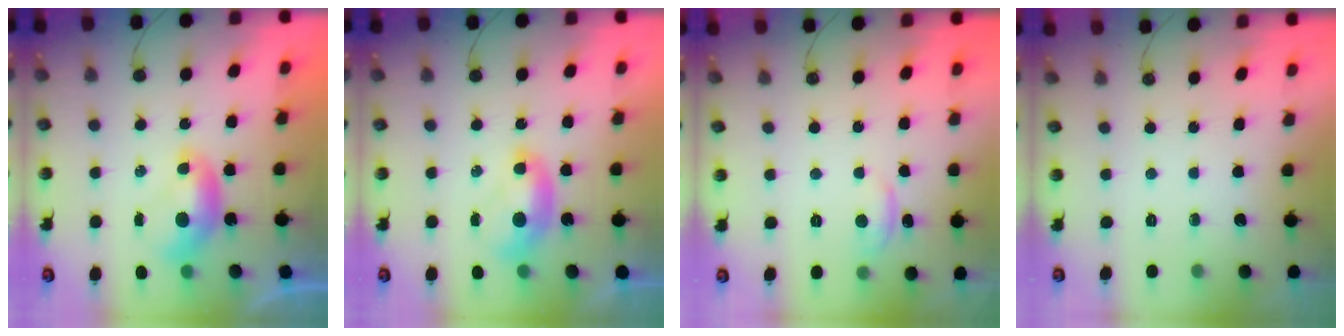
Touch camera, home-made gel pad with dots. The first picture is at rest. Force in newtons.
{"total": 1.3, "press": 1.3, "slide": 0.3}
{"total": 1.4, "press": 1.0, "slide": 1.0}
{"total": 0.0}